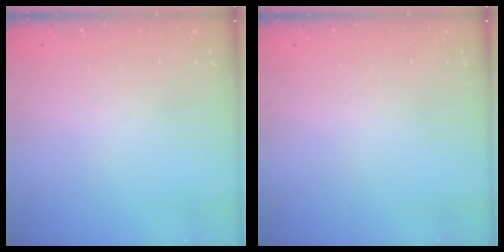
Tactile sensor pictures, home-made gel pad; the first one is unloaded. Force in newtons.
{"total": 0.0}